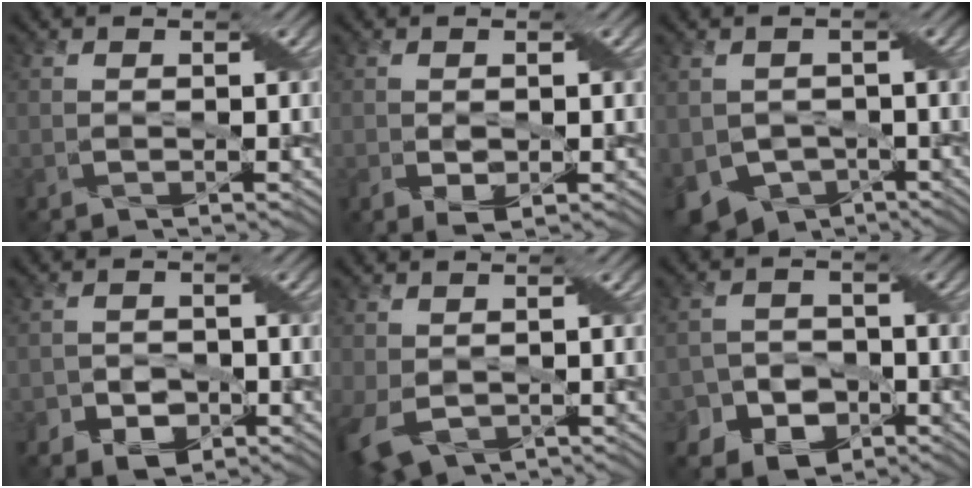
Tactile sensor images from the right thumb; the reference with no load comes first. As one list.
[{"total": 2.4, "force": [-0.4, 1.3, 2.0], "torque": [-0.038, -0.008, 0.002]}, {"total": 6.9, "force": [-3.0, 5.1, 3.6], "torque": [-0.084, -0.024, -0.053]}, {"total": 4.1, "force": [-2.1, 2.9, 1.9], "torque": [-0.026, -0.001, -0.037]}, {"total": 5.5, "force": [-1.6, 3.5, 4.0], "torque": [-0.105, -0.012, -0.024]}, {"total": 6.3, "force": [-3.6, 4.8, 2.1], "torque": [-0.026, -0.003, -0.066]}]